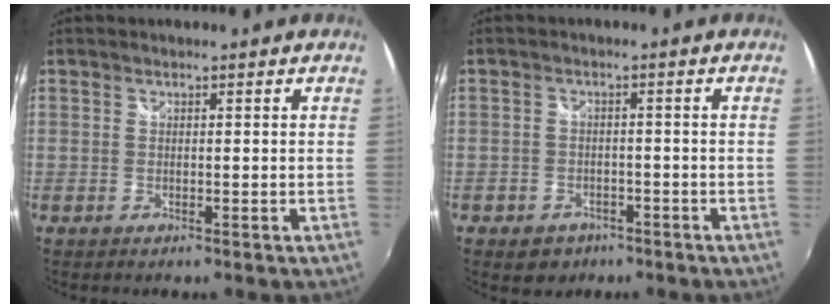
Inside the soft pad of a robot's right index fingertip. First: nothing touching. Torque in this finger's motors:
{"motor_torque": [0.27, -0.28, 0.04, -0.01]}